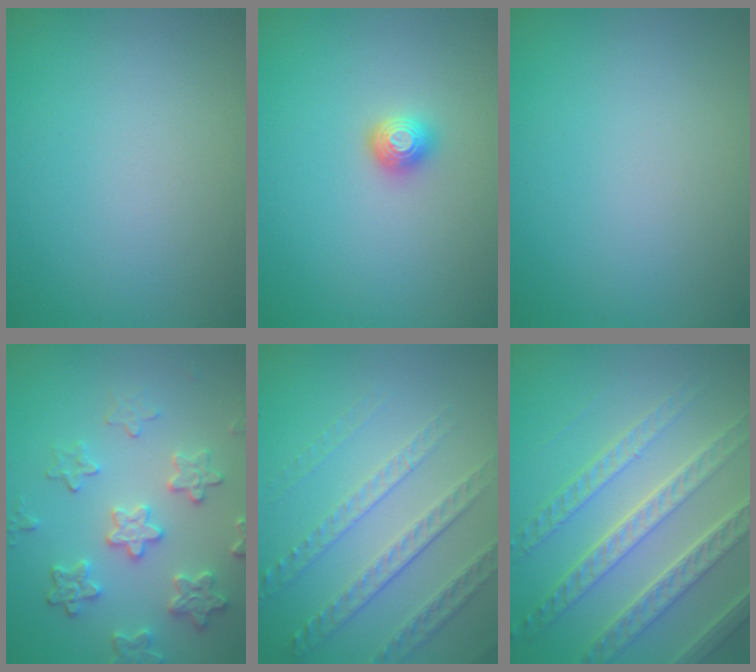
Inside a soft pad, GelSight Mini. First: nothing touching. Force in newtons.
{"total": 1.4, "press": 1.2, "slide": 0.6}
{"total": 0.0}
{"total": 4.5, "press": 3.9, "slide": 2.3}
{"total": 4.8, "press": 3.4, "slide": 3.5}
{"total": 6.7, "press": 5.4, "slide": 4.0}